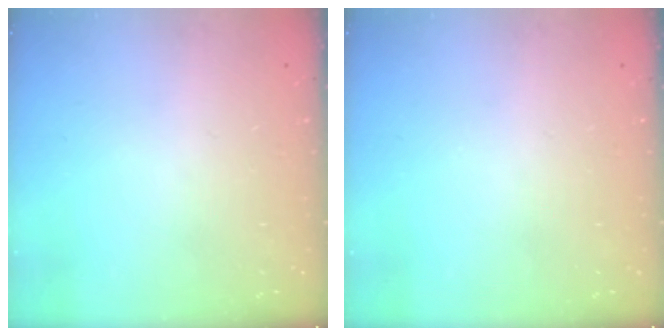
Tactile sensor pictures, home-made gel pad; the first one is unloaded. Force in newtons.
{"total": 0.0}